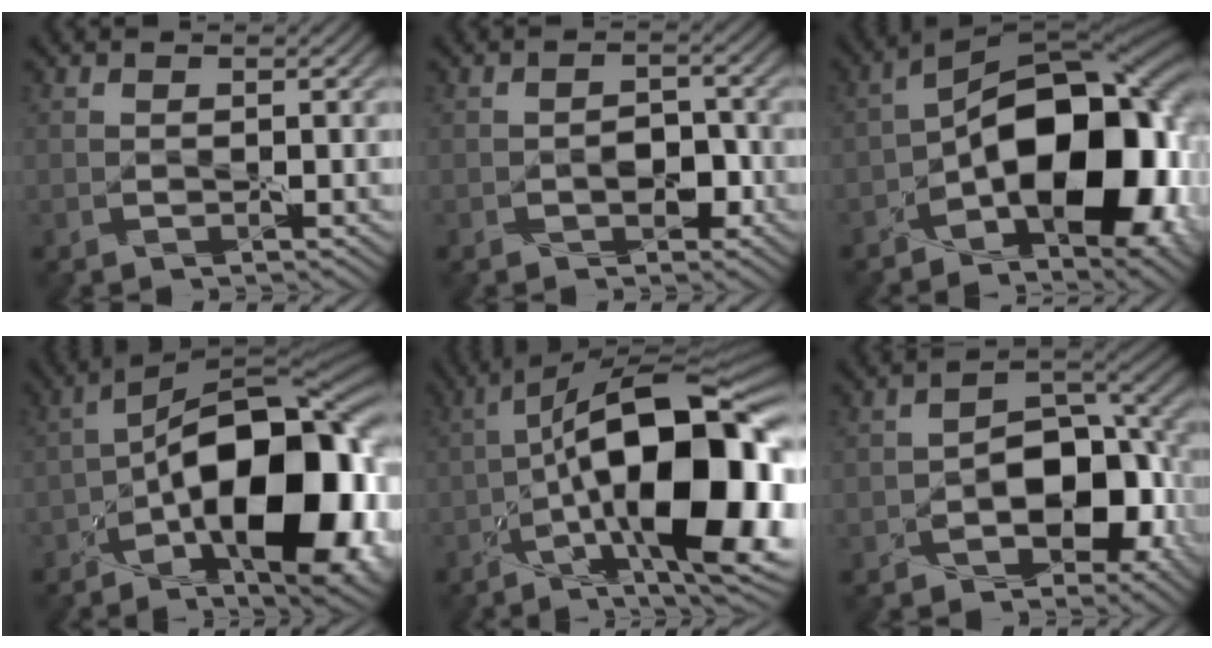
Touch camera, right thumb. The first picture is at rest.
{"total": 1.6, "force": [-1.0, 1.1, 0.6], "torque": [-0.001, 0.007, -0.017]}
{"total": 14.7, "force": [-3.8, 7.5, 12.0], "torque": [-0.149, 0.012, -0.069]}
{"total": 17.1, "force": [-4.6, 8.0, 14.3], "torque": [-0.186, 0.006, -0.074]}
{"total": 17.4, "force": [-2.7, 6.6, 15.9], "torque": [-0.232, 0.022, -0.048]}
{"total": 7.9, "force": [-2.9, 5.1, 5.3], "torque": [-0.069, -0.004, -0.051]}